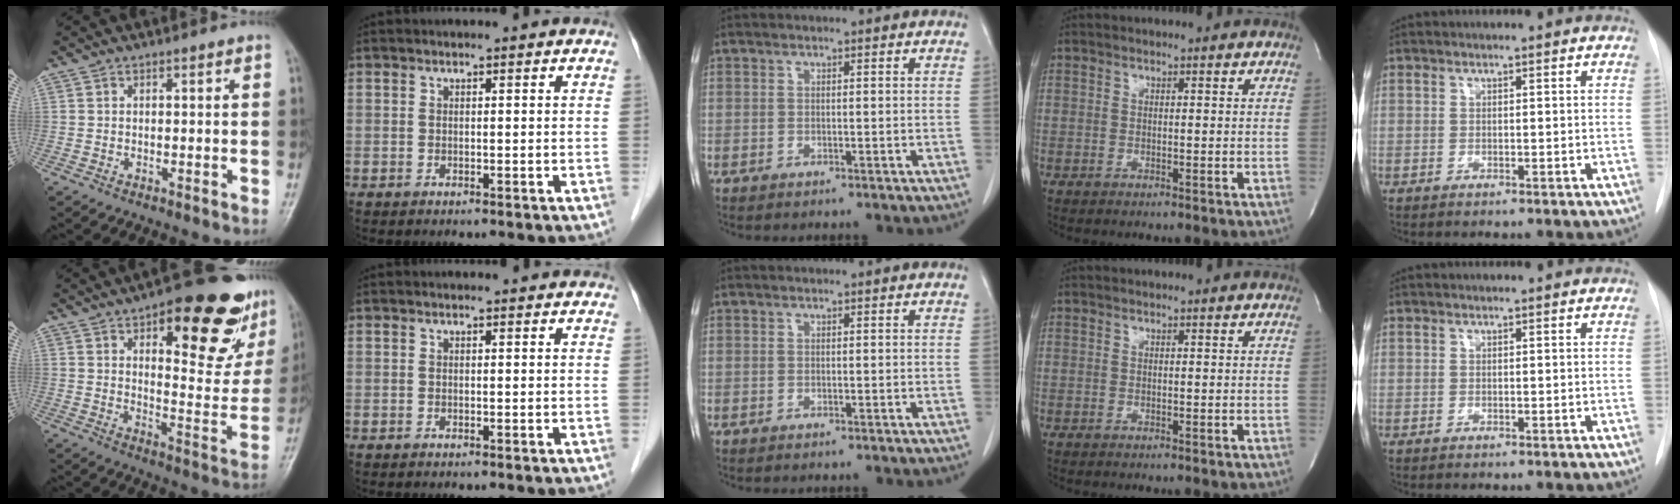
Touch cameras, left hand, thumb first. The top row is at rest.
{"thumb": {"total": 22.1, "force": [12.4, 8.5, 16.3], "torque": [-0.154, -0.046, 0.169]}, "index": {"total": 1.9, "force": [1.7, 0.5, 0.7], "torque": [-0.015, 0.011, 0.012]}}